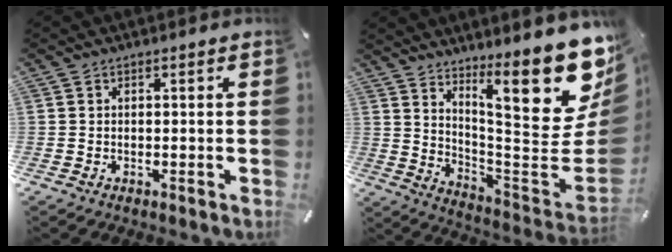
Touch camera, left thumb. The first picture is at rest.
{"total": 24.6, "force": [14.3, 8.2, 18.2], "torque": [-0.225, -0.129, 0.233]}